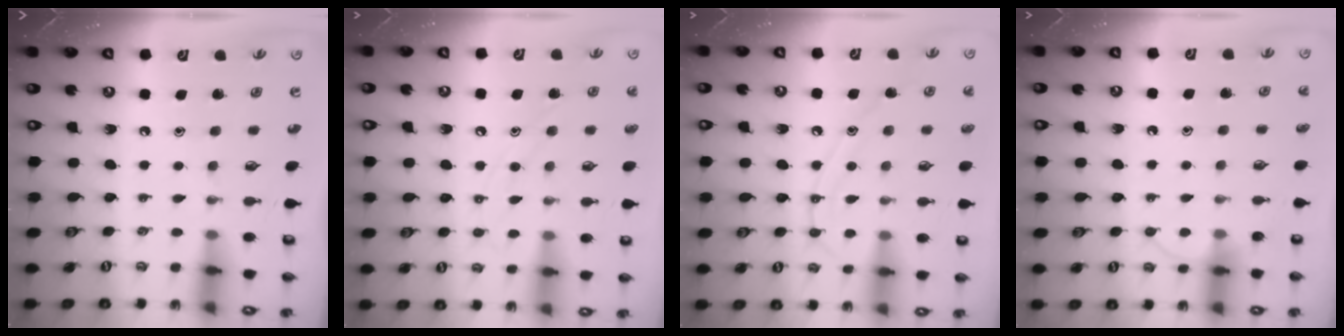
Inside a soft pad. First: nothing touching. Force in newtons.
{"total": 8.5, "press": 8.5, "slide": 0.7}
{"total": 10.4, "press": 10.4, "slide": 0.7}
{"total": 5.6, "press": 5.6, "slide": 0.5}